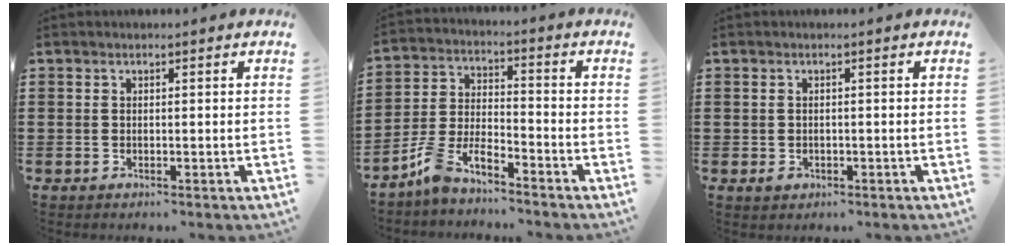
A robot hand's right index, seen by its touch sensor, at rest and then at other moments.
{"total": 6.2, "force": [-5.4, 1.3, 2.9], "torque": [-0.085, -0.007, -0.112]}
{"total": 1.2, "force": [-0.3, 0.9, 0.8], "torque": [-0.017, 0.002, -0.008]}